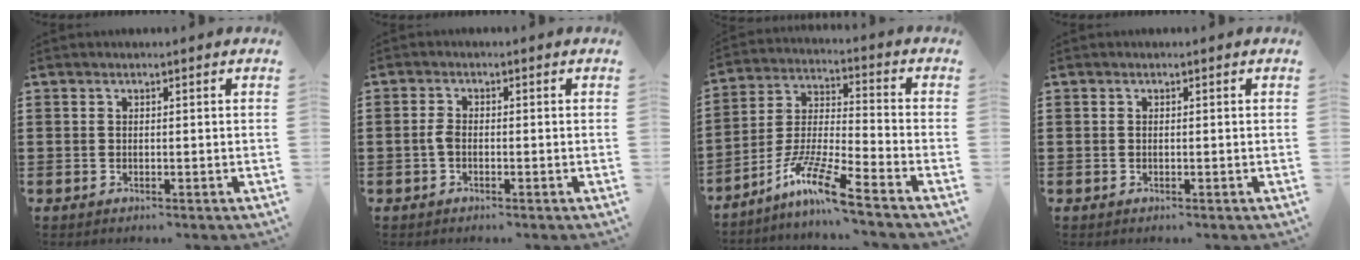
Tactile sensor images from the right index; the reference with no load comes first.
{"total": 1.9, "force": [-0.6, 1.0, 1.6], "torque": [-0.047, -0.003, -0.016]}
{"total": 10.3, "force": [-7.9, 0.0, 6.6], "torque": [-0.152, -0.012, -0.162]}
{"total": 0.0}